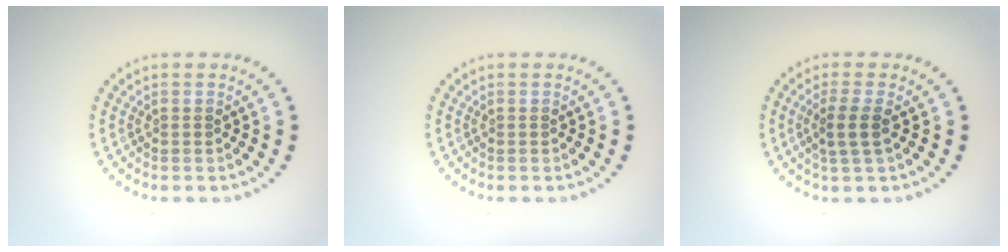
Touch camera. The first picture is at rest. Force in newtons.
{"total": 0.0}
{"total": 2.2, "press": 1.9, "slide": 1.3}